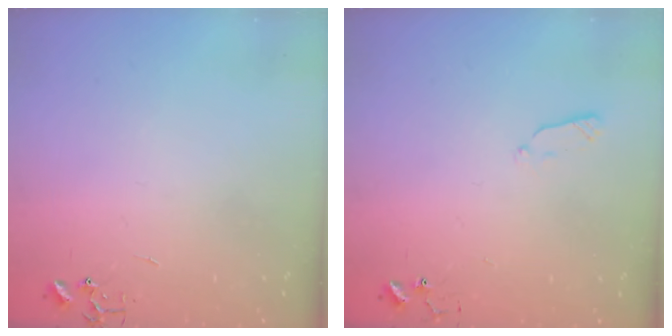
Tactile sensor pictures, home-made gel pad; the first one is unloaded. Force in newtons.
{"total": 4.7, "press": 4.6, "slide": 0.9}